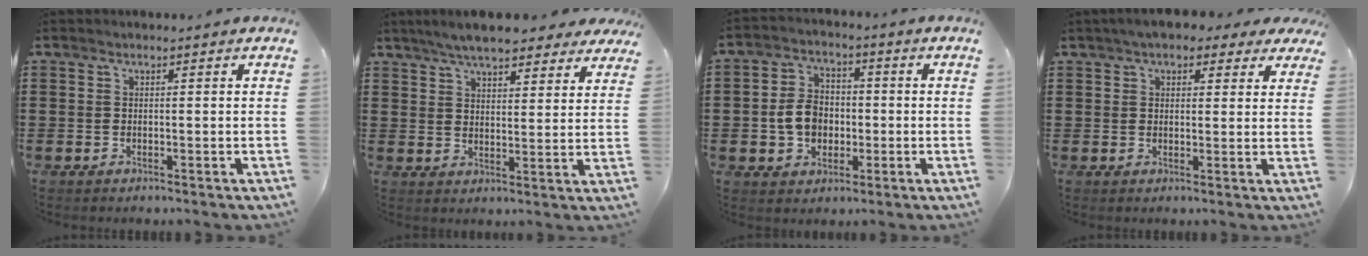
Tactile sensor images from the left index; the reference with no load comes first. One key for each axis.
{"total": 6.7, "fx": 6.1, "fy": 1.3, "fz": 2.6, "tx": -0.071, "ty": -0.008, "tz": 0.113}
{"total": 6.5, "fx": -1.0, "fy": 5.2, "fz": 3.9, "tx": -0.087, "ty": 0.006, "tz": -0.024}
{"total": 4.6, "fx": 3.6, "fy": 1.7, "fz": 2.2, "tx": -0.056, "ty": 0.007, "tz": 0.067}